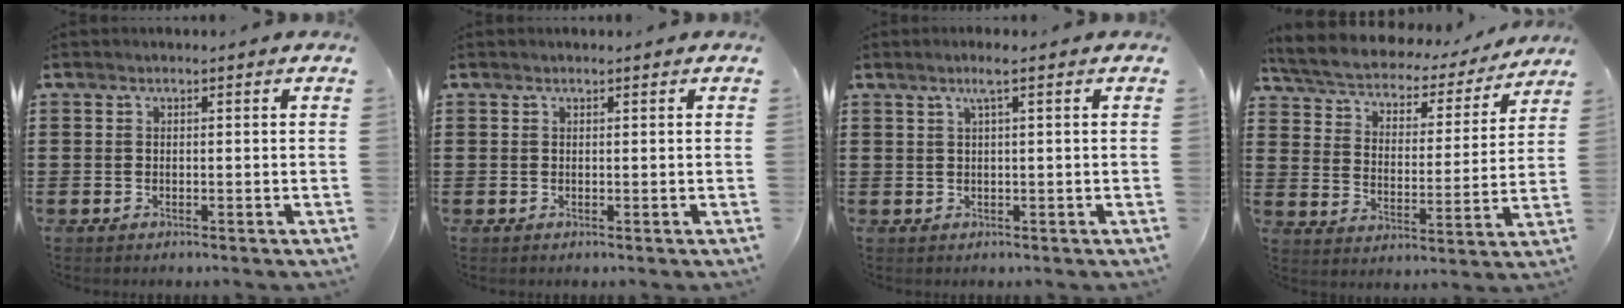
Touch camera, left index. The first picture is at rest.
{"total": 0.0}
{"total": 2.5, "force": [1.1, -0.1, 2.2], "torque": [-0.046, 0.001, 0.017]}
{"total": 4.3, "force": [4.1, 1.0, 1.0], "torque": [-0.043, -0.031, 0.063]}